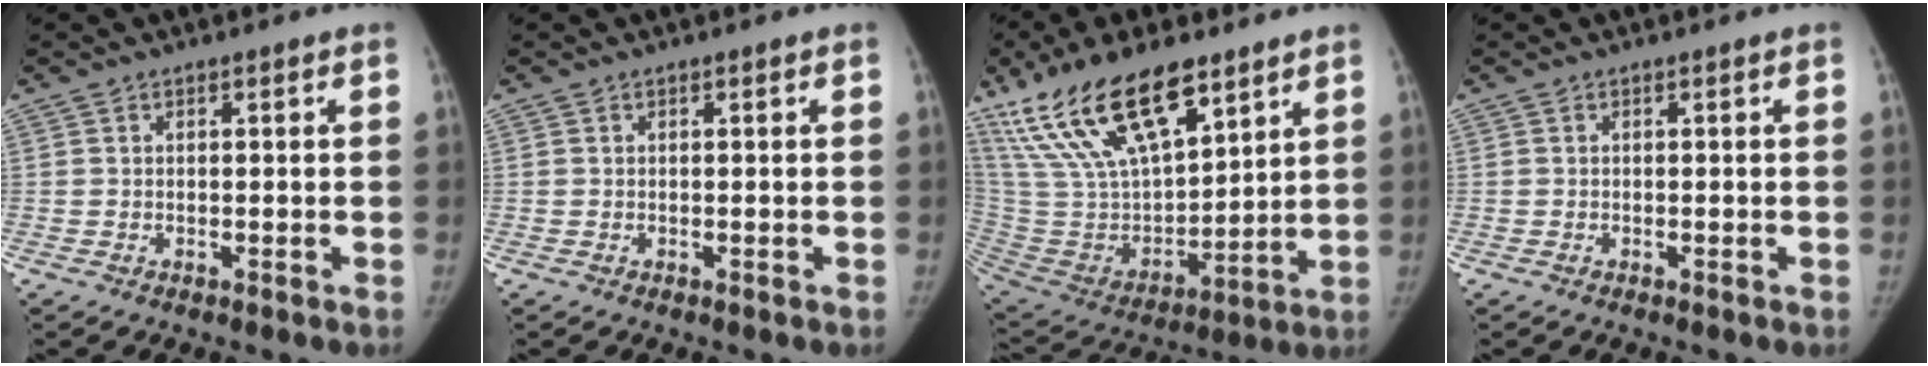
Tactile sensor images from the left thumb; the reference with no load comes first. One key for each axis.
{"total": 0.0}
{"total": 25.7, "fx": 16.3, "fy": 10.9, "fz": 16.5, "tx": -0.292, "ty": -0.044, "tz": 0.311}
{"total": 0.0}